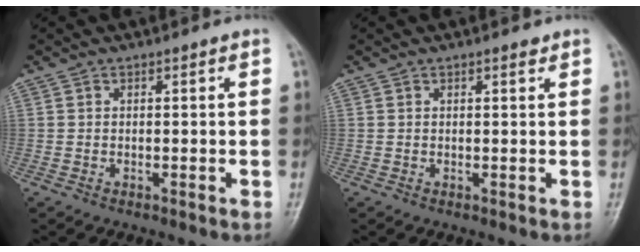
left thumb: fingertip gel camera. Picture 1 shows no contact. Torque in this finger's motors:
{"motor_torque": [-0.16, -0.06, -0.19, -0.15, 0.02]}